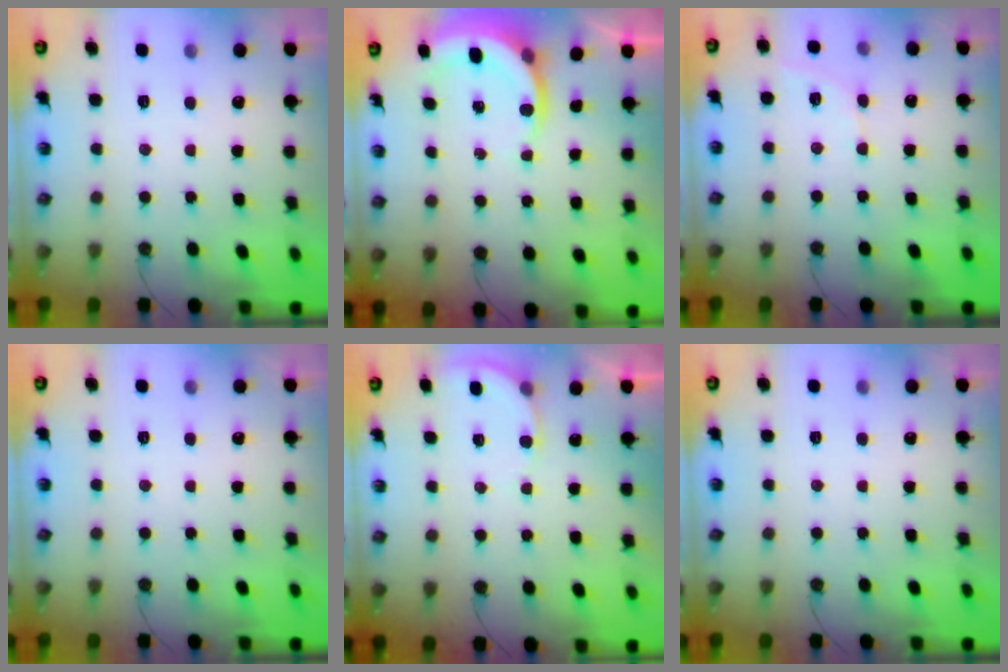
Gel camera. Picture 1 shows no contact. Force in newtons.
{"total": 4.9, "press": 4.9, "slide": 0.1}
{"total": 5.2, "press": 5.2, "slide": 0.4}
{"total": 0.0}
{"total": 3.7, "press": 3.7, "slide": 0.2}
{"total": 0.0}